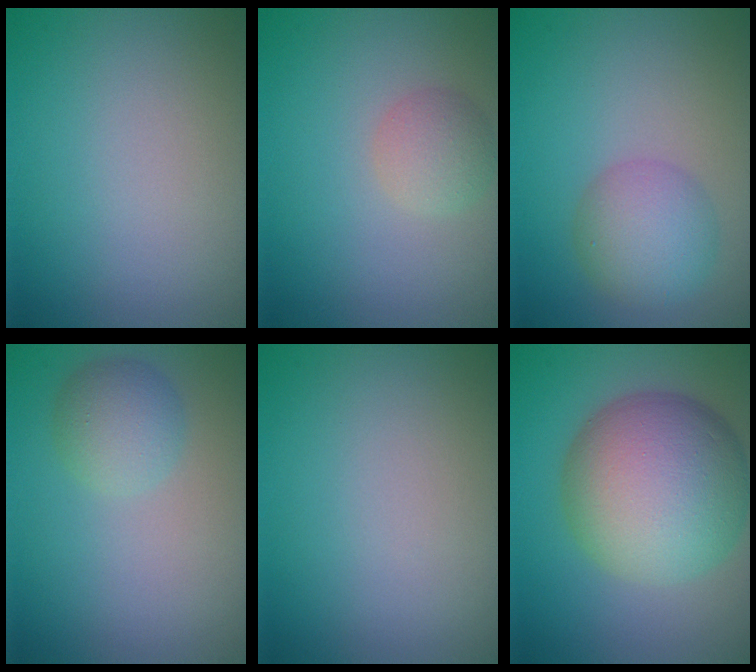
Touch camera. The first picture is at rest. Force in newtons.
{"total": 2.1, "press": 2.1, "slide": 0.1}
{"total": 4.0, "press": 4.0, "slide": 0.1}
{"total": 2.6, "press": 2.6, "slide": 0.1}
{"total": 0.0}
{"total": 11.3, "press": 11.3, "slide": 0.5}